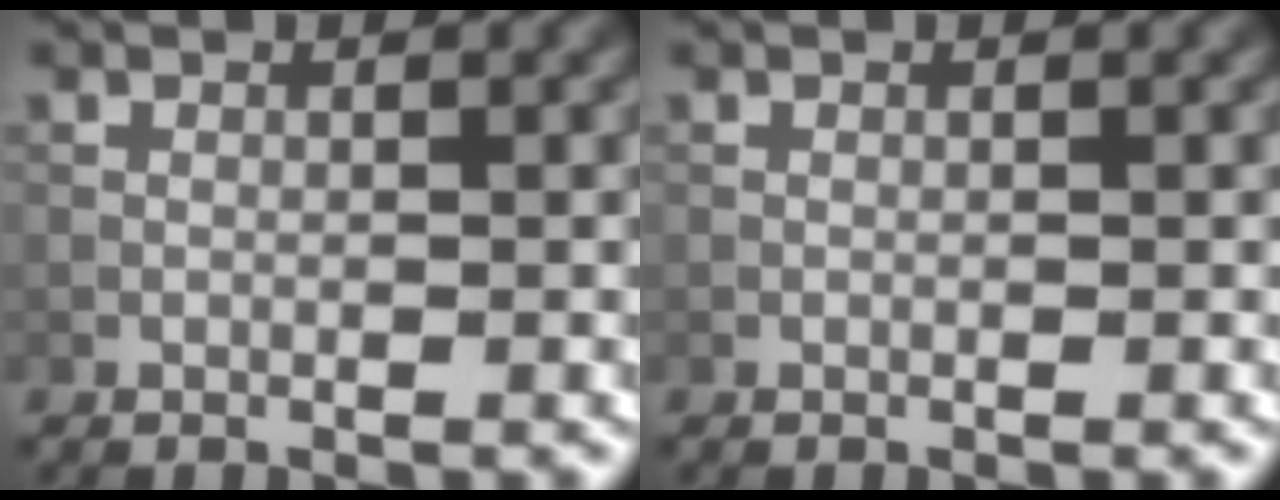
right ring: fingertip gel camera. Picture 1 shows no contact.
{"total": 0.0}